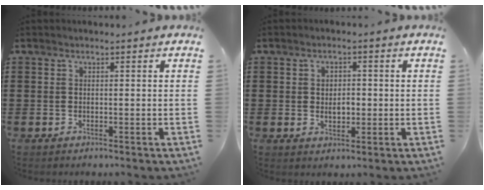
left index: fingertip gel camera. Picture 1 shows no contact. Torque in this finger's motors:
{"motor_torque": [0.29, 0.11, 0.17, 0.03]}